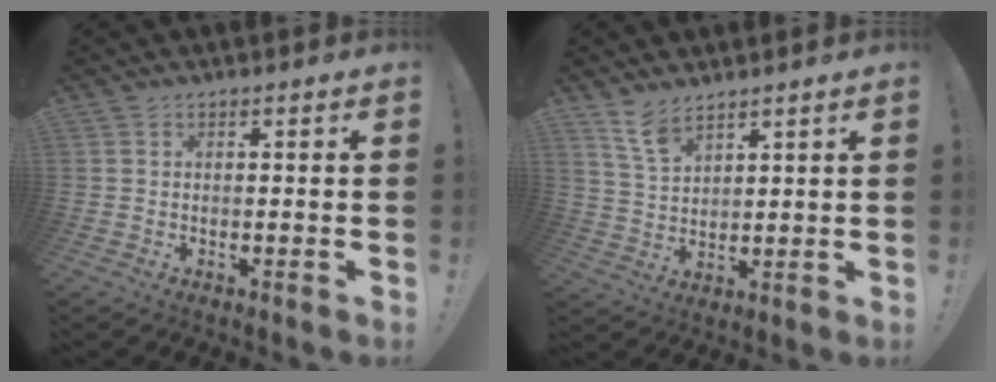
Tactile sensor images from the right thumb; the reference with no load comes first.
{"total": 7.9, "force": [6.1, 4.0, 3.3], "torque": [-0.061, -0.036, 0.117]}